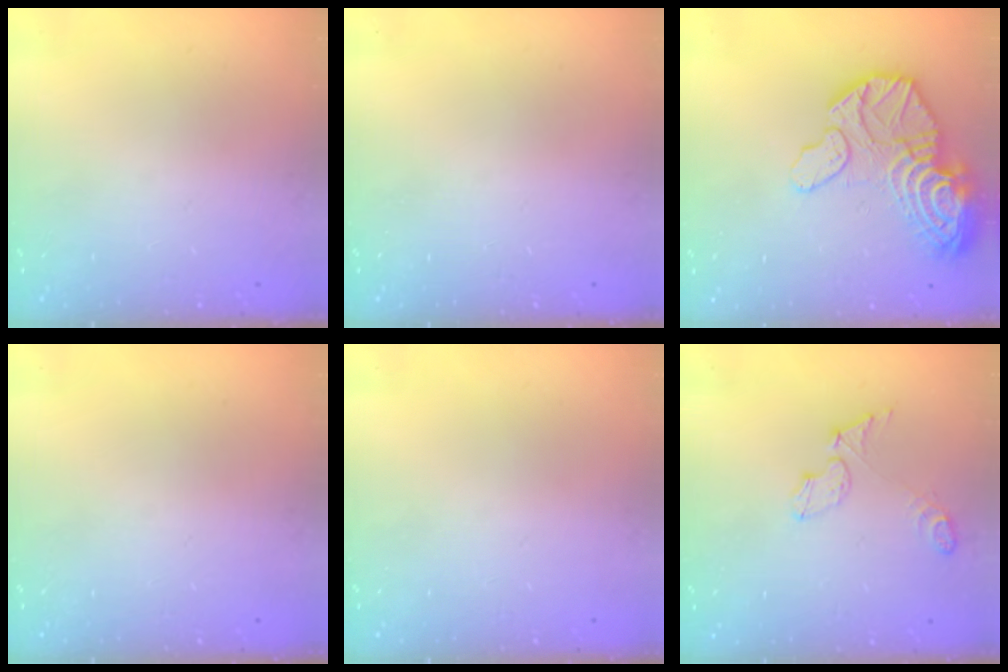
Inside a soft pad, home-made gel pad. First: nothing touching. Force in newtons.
{"total": 0.0}
{"total": 20.9, "press": 20.8, "slide": 2.2}
{"total": 0.0}
{"total": 0.0}
{"total": 5.3, "press": 5.3, "slide": 0.5}